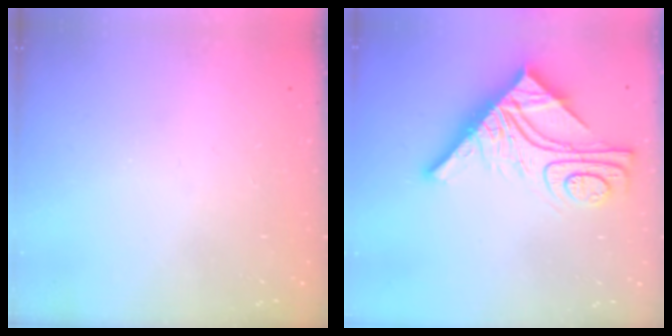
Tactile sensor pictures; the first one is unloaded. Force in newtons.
{"total": 16.8, "press": 16.8, "slide": 1.5}